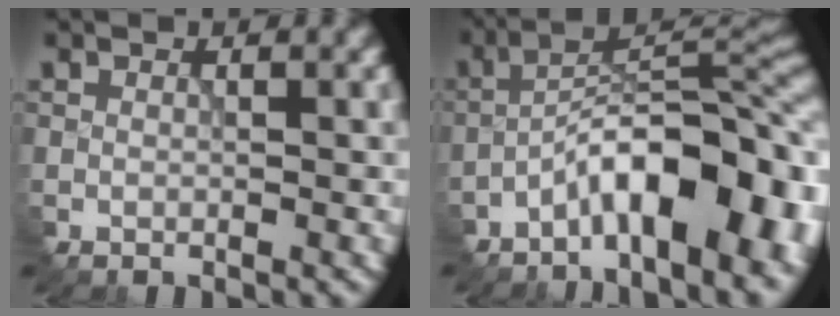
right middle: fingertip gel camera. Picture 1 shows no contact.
{"total": 10.6, "force": [-5.0, 3.5, 8.6], "torque": [-0.128, 0.021, -0.085]}